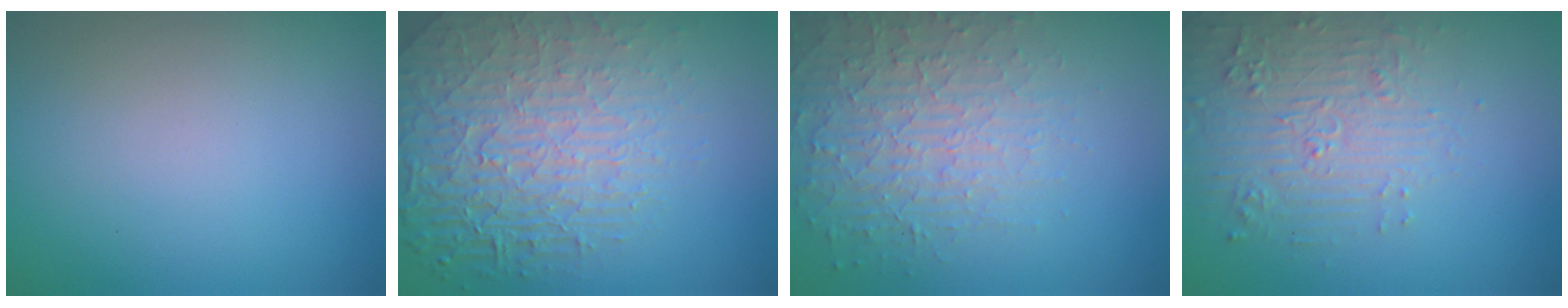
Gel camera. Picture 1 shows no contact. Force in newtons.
{"total": 8.7, "press": 5.9, "slide": 6.4}
{"total": 4.1, "press": 4.0, "slide": 0.8}
{"total": 4.7, "press": 4.6, "slide": 1.0}